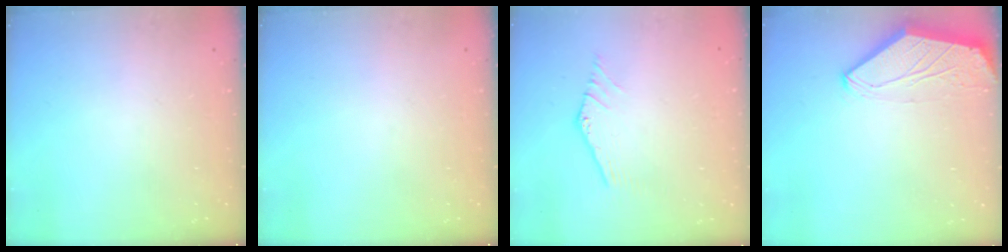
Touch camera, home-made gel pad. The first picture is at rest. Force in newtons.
{"total": 0.0}
{"total": 2.0, "press": 2.0, "slide": 0.1}
{"total": 0.0}